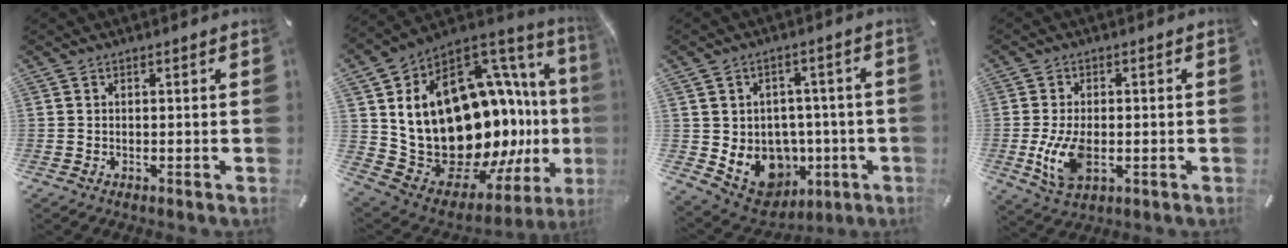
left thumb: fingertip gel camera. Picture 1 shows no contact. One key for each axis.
{"total": 27.4, "fx": -0.1, "fy": 18.5, "fz": 20.2, "tx": -0.305, "ty": -0.079, "tz": 0.073}
{"total": 11.1, "fx": -2.8, "fy": 10.0, "fz": 4.0, "tx": -0.049, "ty": -0.006, "tz": -0.031}
{"total": 8.5, "fx": -1.4, "fy": 5.0, "fz": 6.7, "tx": -0.149, "ty": -0.010, "tz": -0.026}